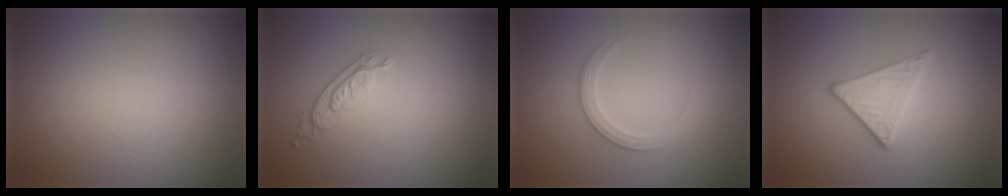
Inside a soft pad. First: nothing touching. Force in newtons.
{"total": 2.1, "press": 2.0, "slide": 0.6}
{"total": 2.2, "press": 2.2, "slide": 0.2}
{"total": 2.7, "press": 2.4, "slide": 1.2}